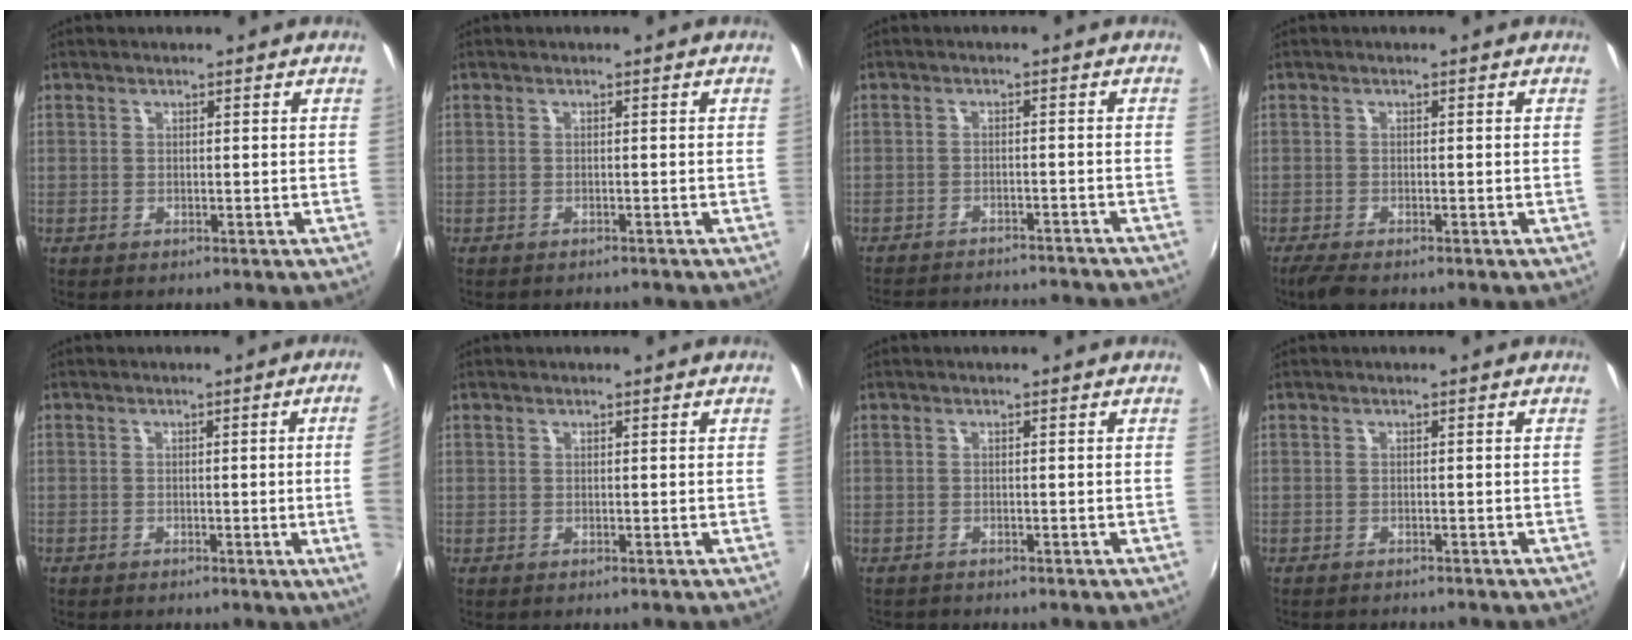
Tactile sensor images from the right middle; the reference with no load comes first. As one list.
[{"total": 2.5, "force": [-2.3, 0.4, 0.8], "torque": [-0.025, -0.016, -0.032]}, {"total": 17.8, "force": [-16.2, 3.1, 6.6], "torque": [-0.128, -0.013, -0.217]}, {"total": 3.6, "force": [-2.8, 0.7, 2.1], "torque": [-0.051, -0.013, -0.050]}, {"total": 6.0, "force": [-0.2, -1.8, 5.8], "torque": [-0.084, -0.015, 0.000]}, {"total": 0.0}, {"total": 1.2, "force": [-1.1, 0.4, 0.1], "torque": [-0.006, -0.001, -0.017]}, {"total": 2.8, "force": [-2.6, 0.3, 0.9], "torque": [-0.027, -0.016, -0.040]}]